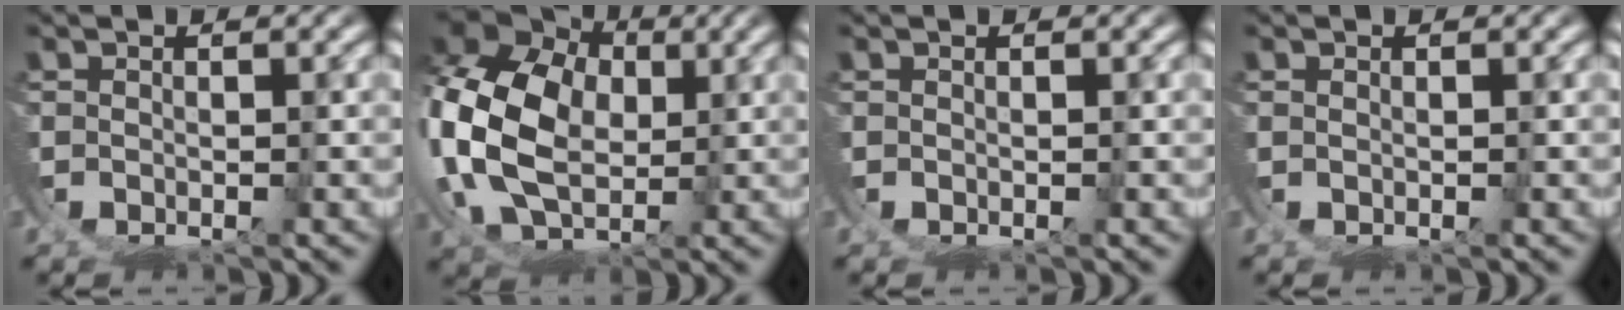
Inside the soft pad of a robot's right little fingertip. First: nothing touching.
{"total": 12.2, "force": [1.7, 8.7, 8.5], "torque": [-0.202, -0.020, 0.041]}
{"total": 0.0}
{"total": 0.0}